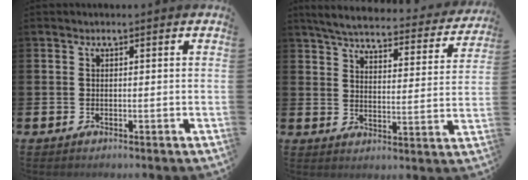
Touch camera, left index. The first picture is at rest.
{"total": 5.4, "force": [5.0, 0.9, 1.9], "torque": [-0.053, -0.036, 0.080]}